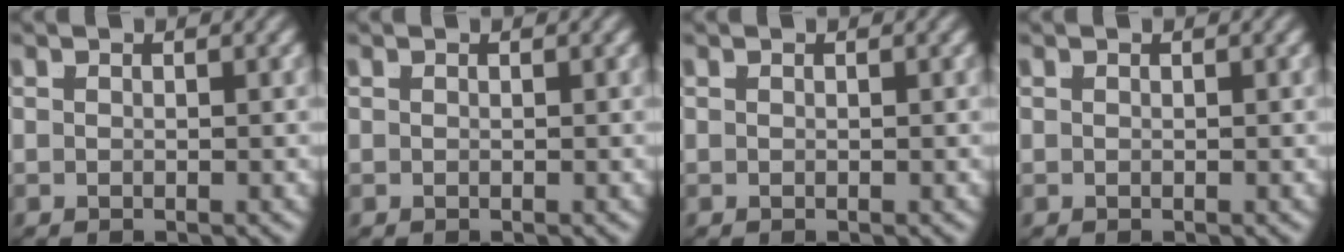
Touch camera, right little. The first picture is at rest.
{"total": 0.0}
{"total": 0.0}
{"total": 0.0}